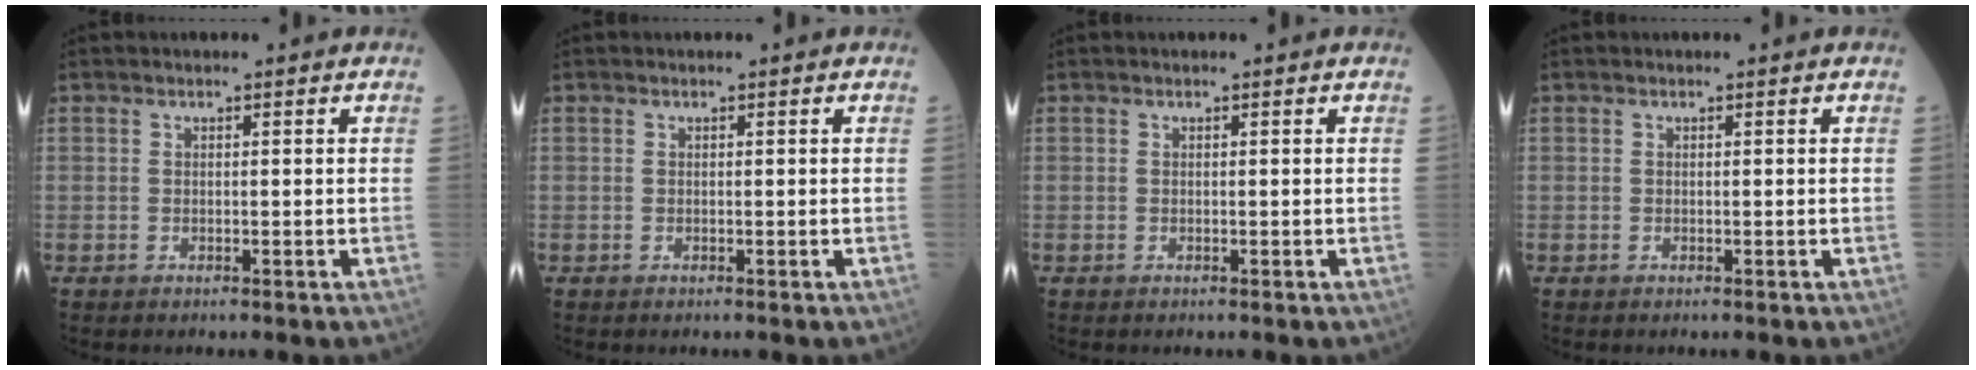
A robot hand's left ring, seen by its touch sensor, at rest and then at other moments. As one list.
[{"total": 0.0}, {"total": 0.0}, {"total": 0.0}]